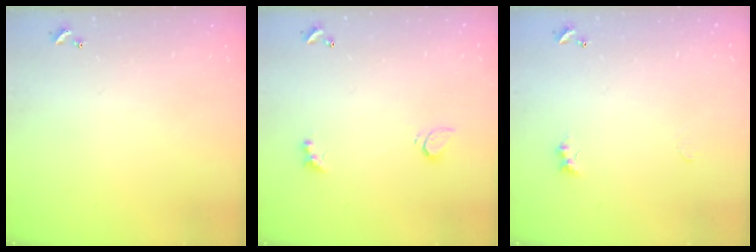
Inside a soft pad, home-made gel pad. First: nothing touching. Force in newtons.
{"total": 3.0, "press": 2.7, "slide": 1.1}
{"total": 1.4, "press": 1.3, "slide": 0.5}